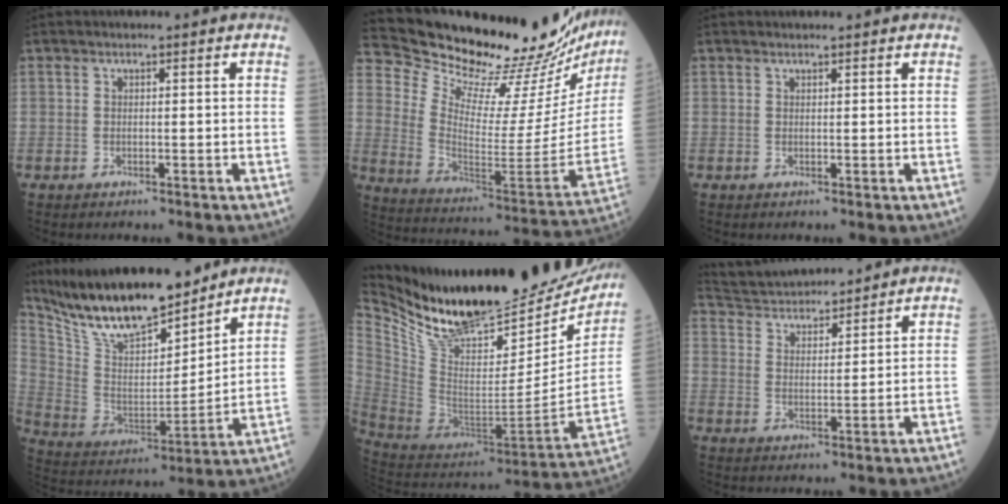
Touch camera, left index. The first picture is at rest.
{"total": 29.2, "force": [27.4, 3.1, 9.6], "torque": [-0.165, -0.130, 0.370]}
{"total": 0.6, "force": [0.6, 0.1, 0.1], "torque": [-0.005, 0.004, 0.010]}
{"total": 17.6, "force": [15.4, 3.6, 7.7], "torque": [-0.155, -0.006, 0.289]}
{"total": 30.6, "force": [25.8, 8.8, 14.0], "torque": [-0.251, -0.063, 0.381]}
{"total": 11.1, "force": [10.6, 1.6, 2.7], "torque": [-0.059, 0.021, 0.183]}